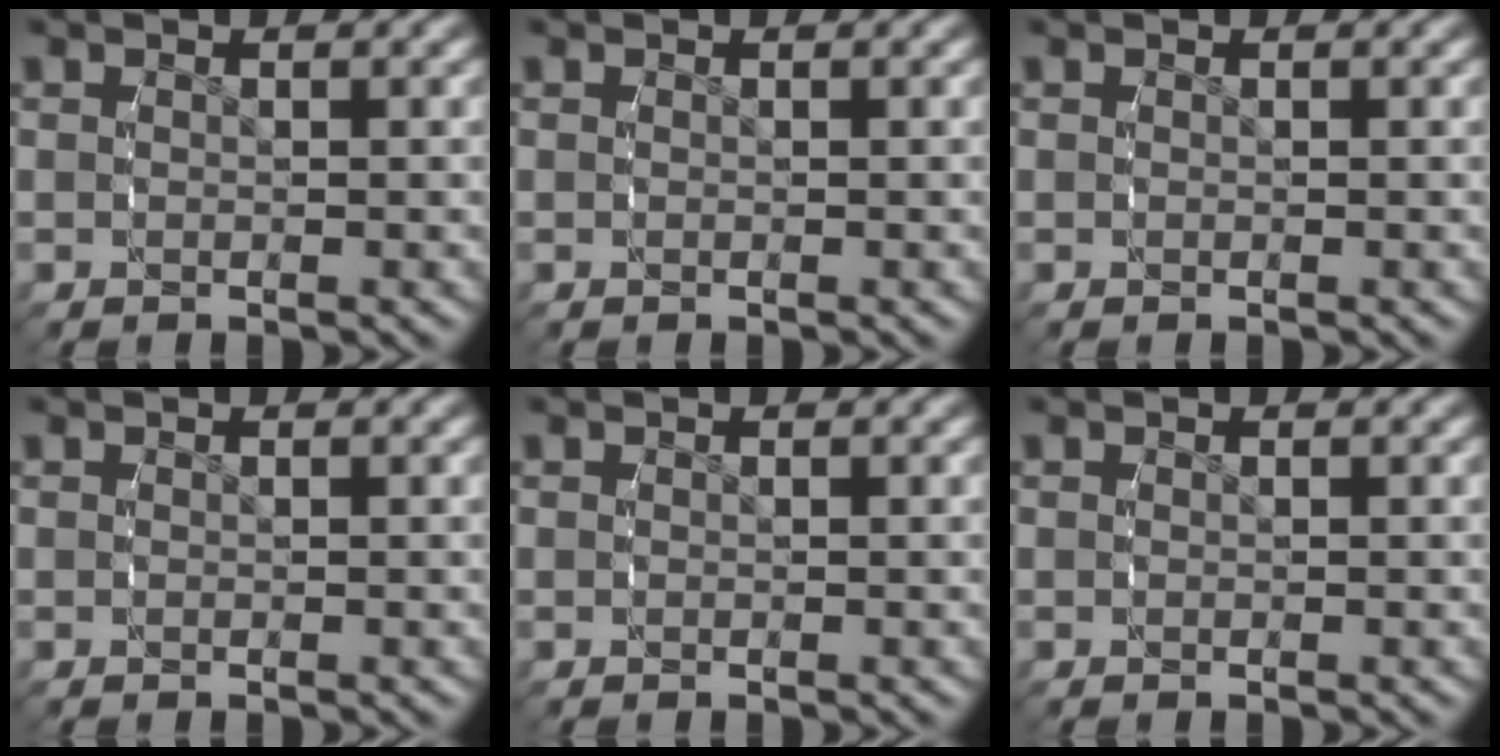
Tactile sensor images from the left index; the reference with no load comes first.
{"total": 0.0}
{"total": 0.0}
{"total": 0.0}
{"total": 0.0}
{"total": 0.0}